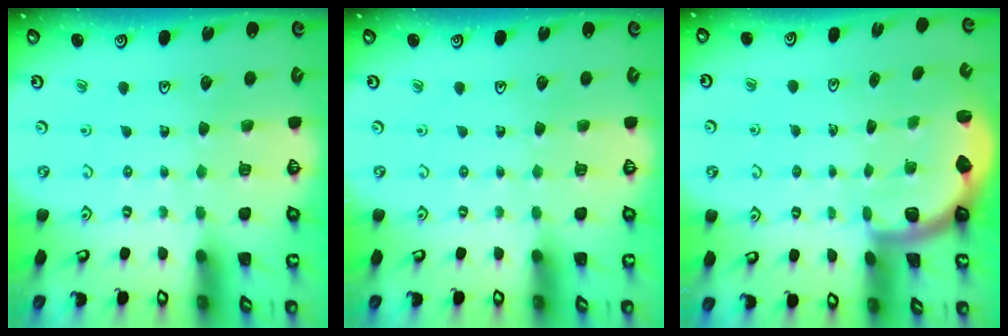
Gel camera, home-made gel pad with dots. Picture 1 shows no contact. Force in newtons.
{"total": 0.0}
{"total": 1.9, "press": 1.8, "slide": 0.5}